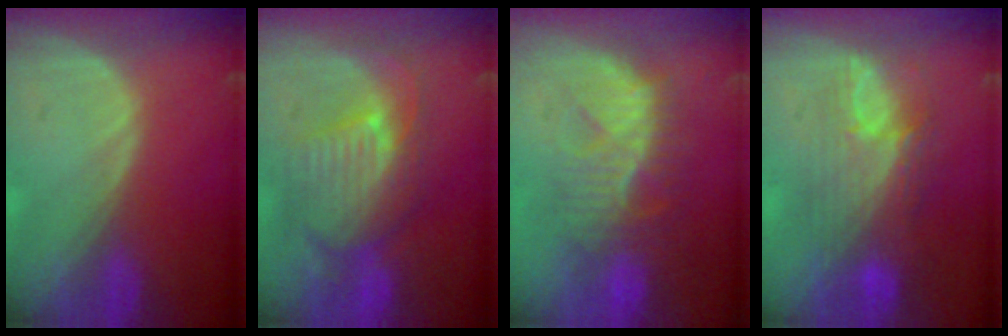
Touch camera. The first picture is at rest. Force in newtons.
{"total": 9.8, "press": 9.0, "slide": 3.9}
{"total": 9.3, "press": 8.8, "slide": 3.0}
{"total": 9.3, "press": 8.4, "slide": 4.0}